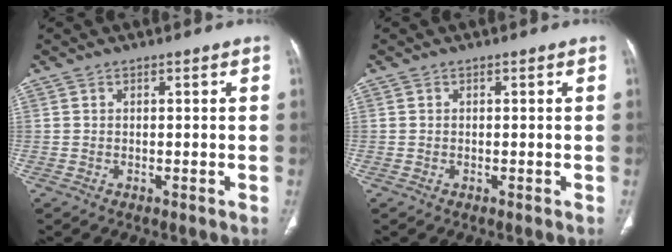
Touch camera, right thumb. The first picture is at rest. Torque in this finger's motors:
{"motor_torque": [0.05, 0.02, -0.32, 0.14, -0.04]}